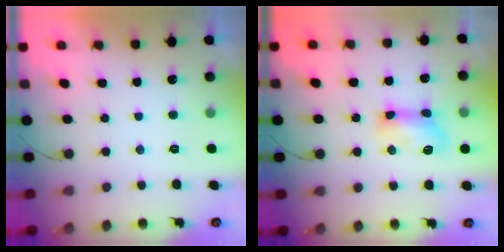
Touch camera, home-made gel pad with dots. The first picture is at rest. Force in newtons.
{"total": 7.6, "press": 7.5, "slide": 1.2}